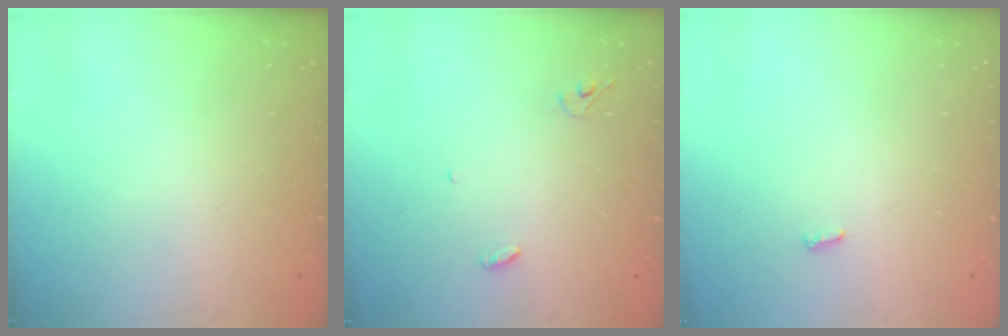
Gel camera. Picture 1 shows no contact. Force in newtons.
{"total": 3.5, "press": 3.5, "slide": 0.3}
{"total": 2.8, "press": 2.8, "slide": 0.5}